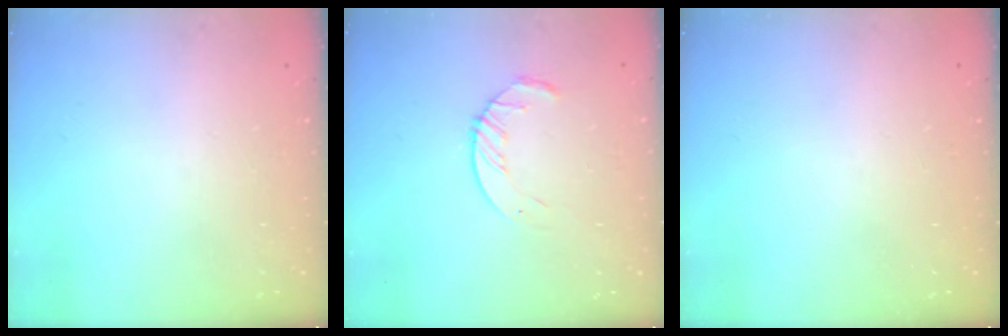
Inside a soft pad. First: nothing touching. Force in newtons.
{"total": 4.6, "press": 4.6, "slide": 0.5}
{"total": 0.0}